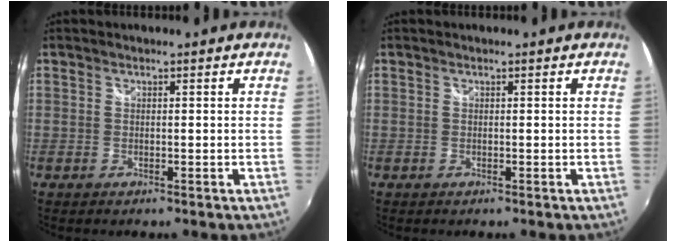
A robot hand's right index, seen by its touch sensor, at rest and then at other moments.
{"total": 0.0}